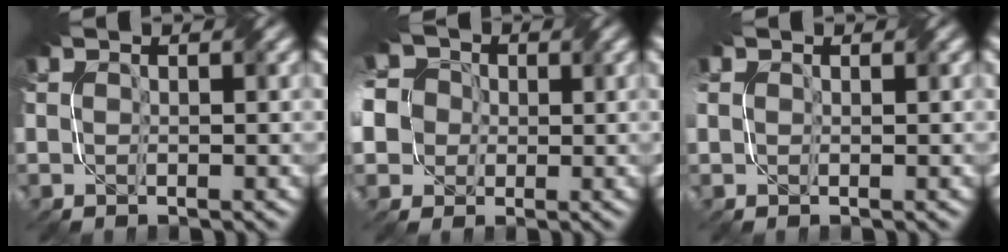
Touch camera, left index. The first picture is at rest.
{"total": 8.9, "force": [-1.0, 8.0, 3.7], "torque": [-0.089, 0.012, -0.052]}
{"total": 1.9, "force": [0.1, 1.6, 1.0], "torque": [-0.009, -0.001, 0.002]}